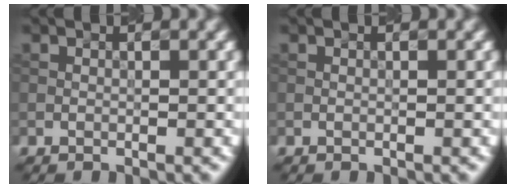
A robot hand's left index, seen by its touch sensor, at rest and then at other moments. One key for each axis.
{"total": 0.0}